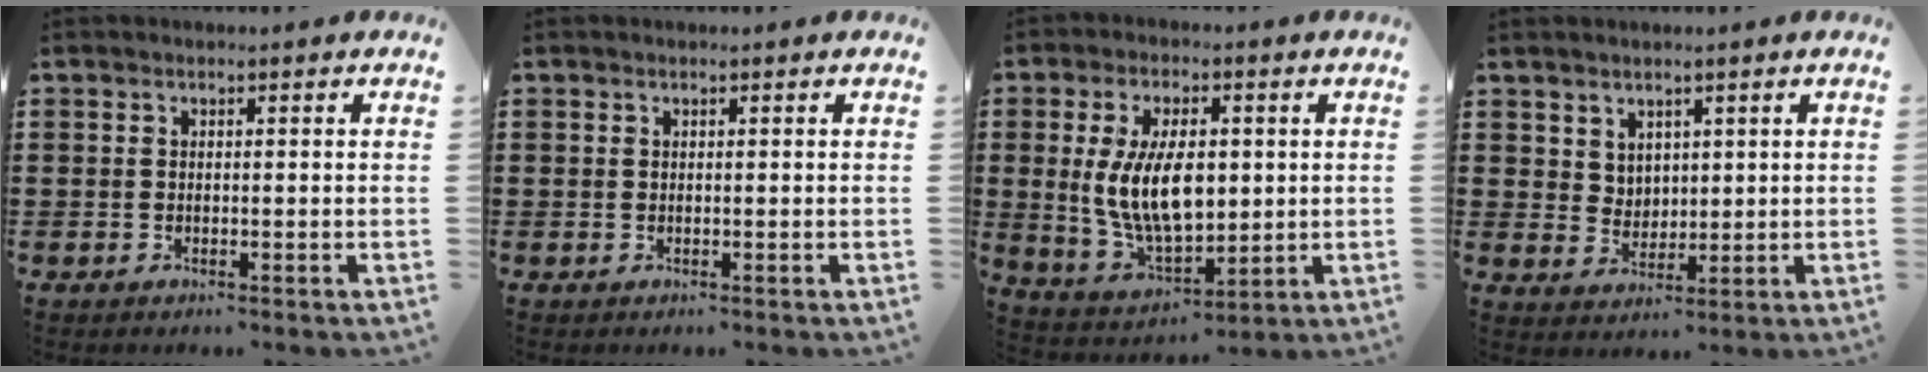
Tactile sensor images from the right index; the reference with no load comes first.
{"total": 0.0}
{"total": 10.9, "force": [1.2, 5.8, 9.2], "torque": [-0.186, -0.003, 0.017]}
{"total": 3.7, "force": [2.6, 2.6, 0.4], "torque": [-0.012, 0.000, 0.047]}